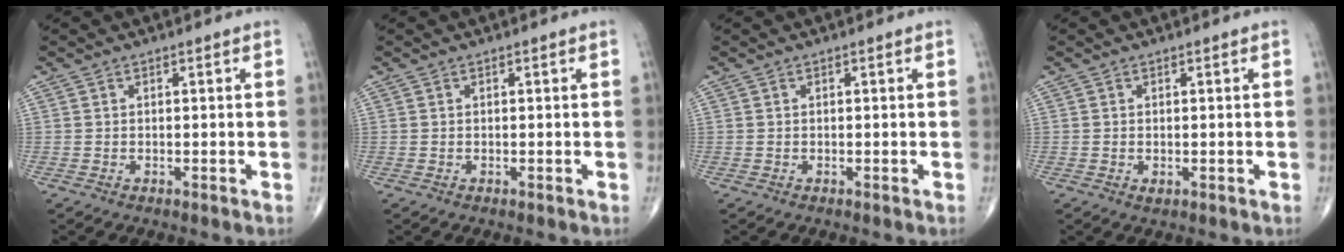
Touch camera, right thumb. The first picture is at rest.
{"total": 0.0}
{"total": 0.0}
{"total": 0.8, "force": [-0.1, 0.5, 0.6], "torque": [-0.011, -0.002, -0.001]}